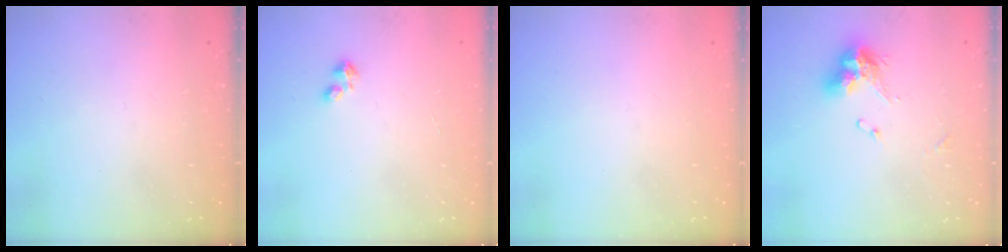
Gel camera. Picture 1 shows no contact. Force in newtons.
{"total": 1.8, "press": 1.8, "slide": 0.4}
{"total": 0.0}
{"total": 9.9, "press": 9.8, "slide": 1.1}